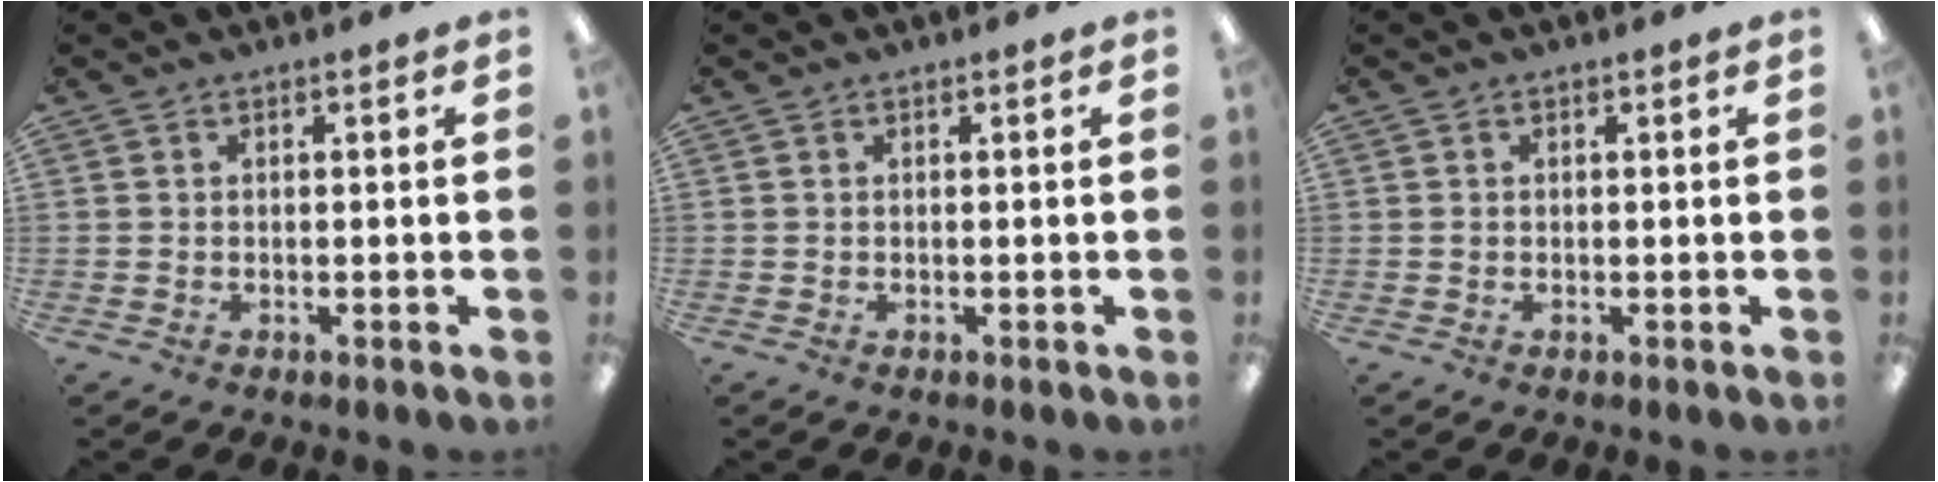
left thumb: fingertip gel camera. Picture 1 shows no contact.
{"total": 0.0}
{"total": 0.0}